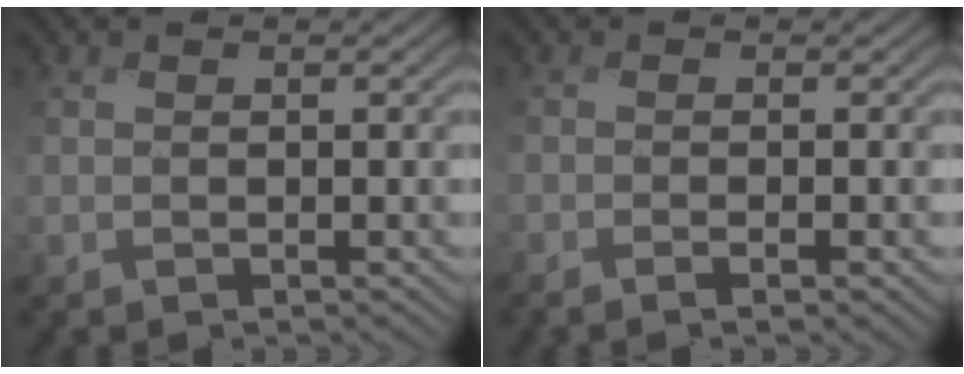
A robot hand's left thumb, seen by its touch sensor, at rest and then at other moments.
{"total": 1.4, "force": [-0.9, -0.3, 1.1], "torque": [-0.016, 0.003, -0.018]}